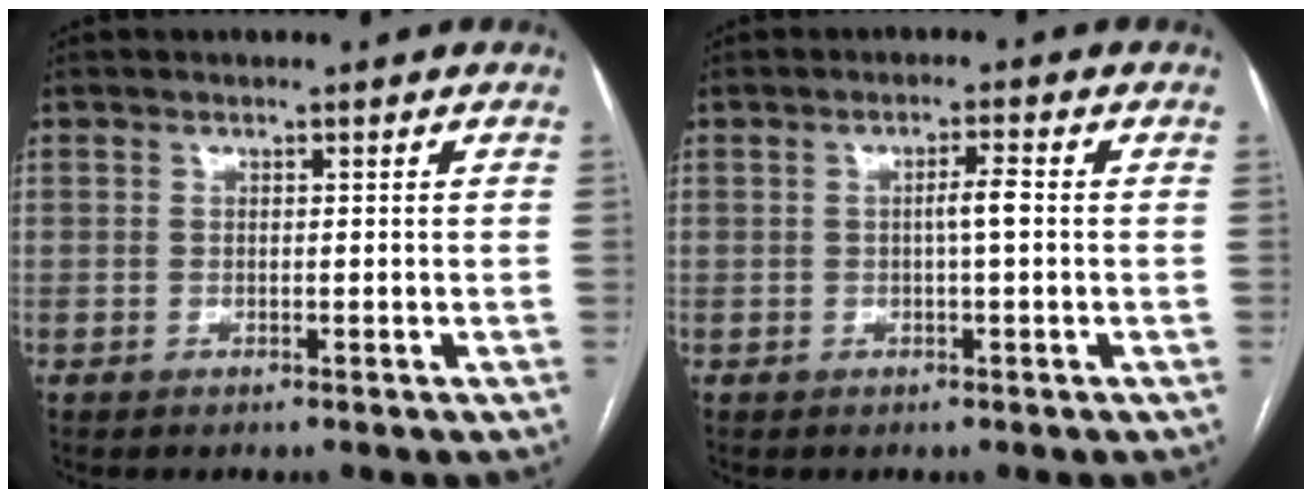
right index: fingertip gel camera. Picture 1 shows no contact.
{"total": 2.5, "force": [-0.1, 0.0, 2.5], "torque": [-0.042, 0.002, -0.002]}